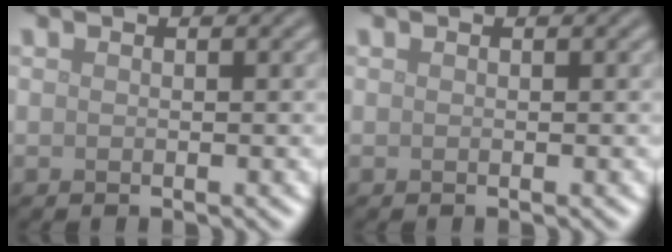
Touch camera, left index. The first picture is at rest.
{"total": 0.0}